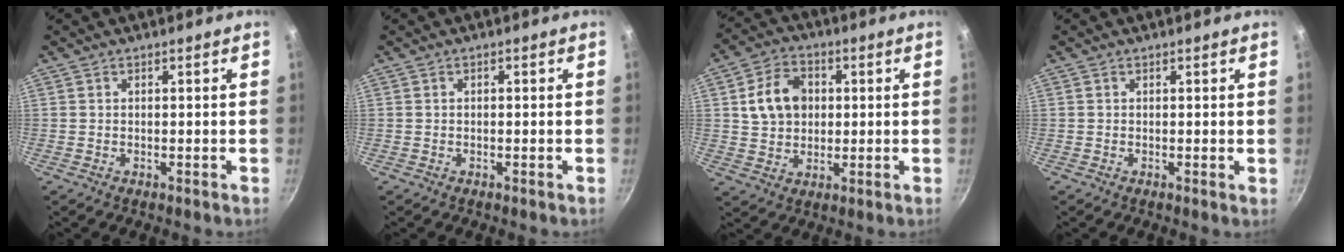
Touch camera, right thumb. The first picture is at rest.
{"total": 0.5, "force": [0.0, 0.3, 0.4], "torque": [-0.009, 0.005, 0.000]}
{"total": 9.9, "force": [1.8, 7.8, 5.8], "torque": [-0.080, 0.011, 0.027]}
{"total": 0.6, "force": [0.2, 0.2, 0.5], "torque": [-0.008, -0.001, 0.000]}